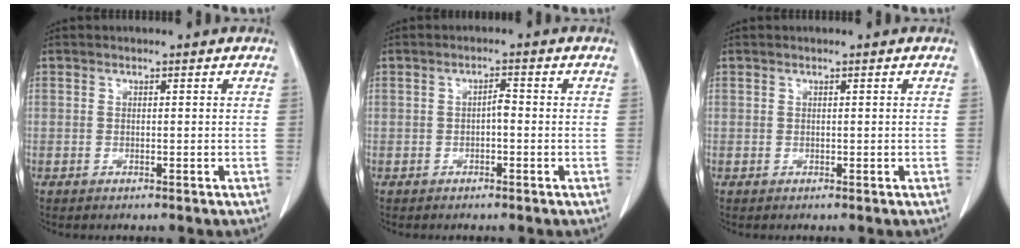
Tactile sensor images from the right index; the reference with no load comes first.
{"total": 1.6, "force": [-0.4, 0.5, 1.5], "torque": [-0.022, 0.005, -0.008]}
{"total": 0.0}